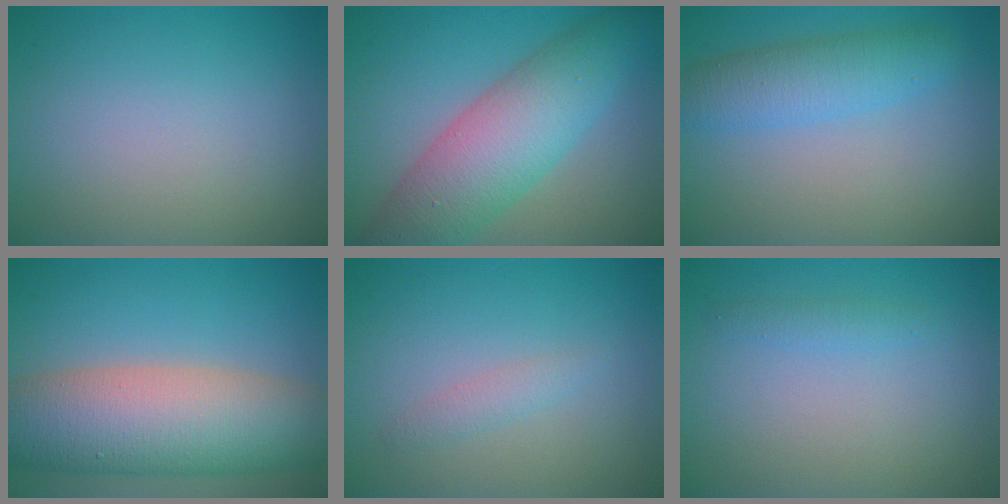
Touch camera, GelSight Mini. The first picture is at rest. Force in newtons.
{"total": 8.5, "press": 8.5, "slide": 0.1}
{"total": 4.2, "press": 4.2, "slide": 0.2}
{"total": 11.6, "press": 11.6, "slide": 0.6}
{"total": 1.2, "press": 1.2, "slide": 0.1}
{"total": 1.1, "press": 1.1, "slide": 0.1}